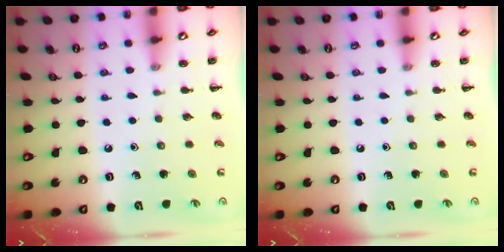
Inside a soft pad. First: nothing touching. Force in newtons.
{"total": 0.0}